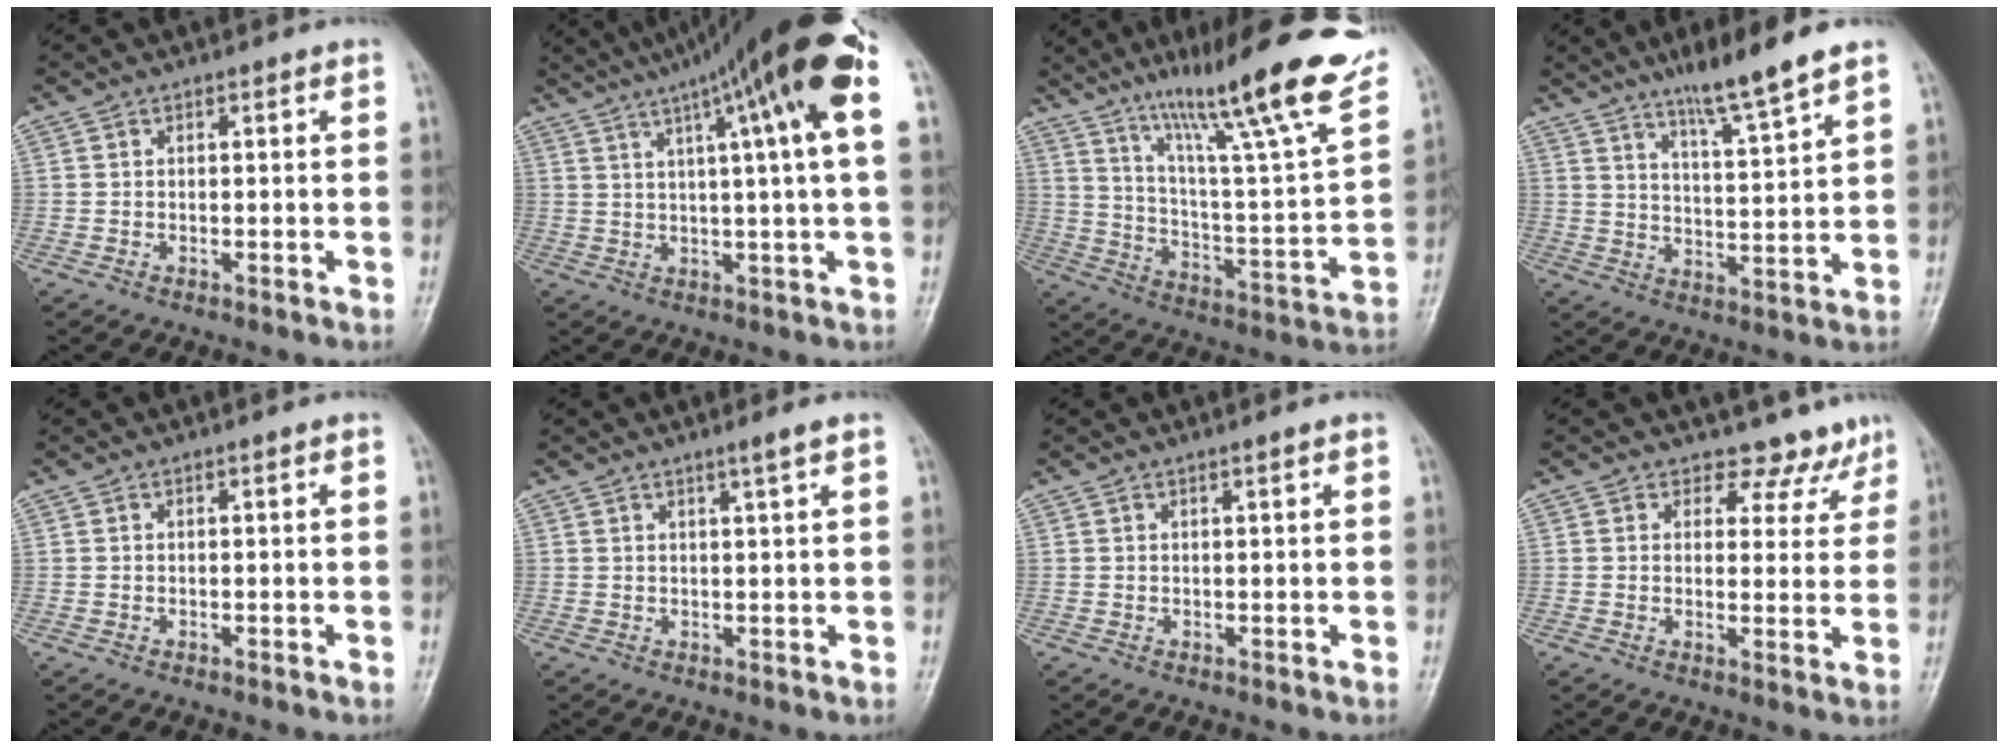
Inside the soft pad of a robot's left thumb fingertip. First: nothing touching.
{"total": 19.2, "force": [8.1, 1.5, 17.4], "torque": [-0.268, 0.022, 0.115]}
{"total": 26.1, "force": [17.3, 2.9, 19.4], "torque": [-0.277, -0.056, 0.272]}
{"total": 10.4, "force": [7.6, 0.2, 7.1], "torque": [-0.114, -0.046, 0.132]}
{"total": 0.0}
{"total": 2.0, "force": [1.3, -0.4, 1.5], "torque": [-0.027, -0.012, 0.025]}
{"total": 0.8, "force": [0.5, -0.1, 0.5], "torque": [-0.012, -0.004, 0.011]}
{"total": 6.4, "force": [5.3, 3.6, 0.1], "torque": [0.036, -0.035, 0.049]}